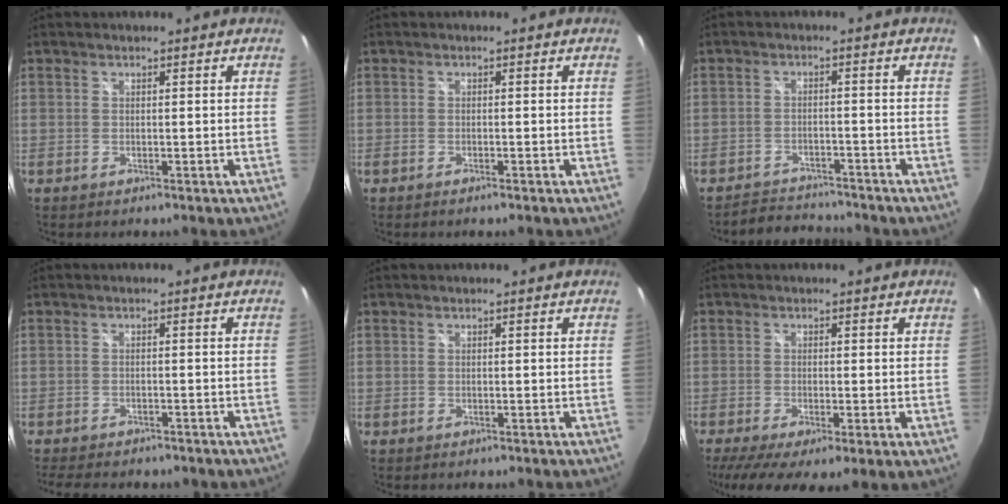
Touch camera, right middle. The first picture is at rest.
{"total": 1.0, "force": [-0.8, 0.1, 0.6], "torque": [-0.011, -0.002, -0.015]}
{"total": 6.4, "force": [-6.2, 1.5, 0.6], "torque": [-0.028, 0.012, -0.095]}
{"total": 8.0, "force": [-6.6, 3.0, 3.5], "torque": [-0.076, -0.019, -0.093]}
{"total": 0.0}
{"total": 8.9, "force": [-3.7, 2.7, 7.7], "torque": [-0.137, -0.038, -0.054]}